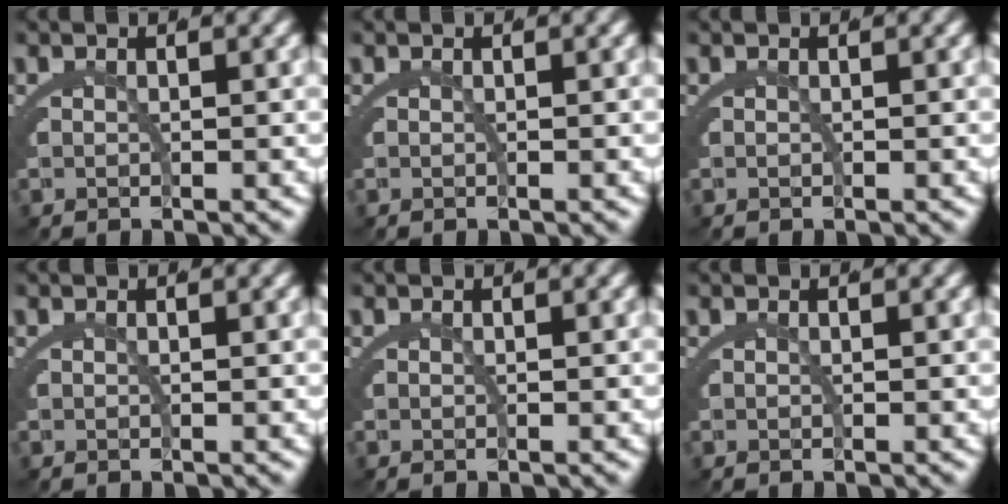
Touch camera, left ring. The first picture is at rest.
{"total": 0.0}
{"total": 0.0}
{"total": 0.0}
{"total": 0.0}
{"total": 0.0}